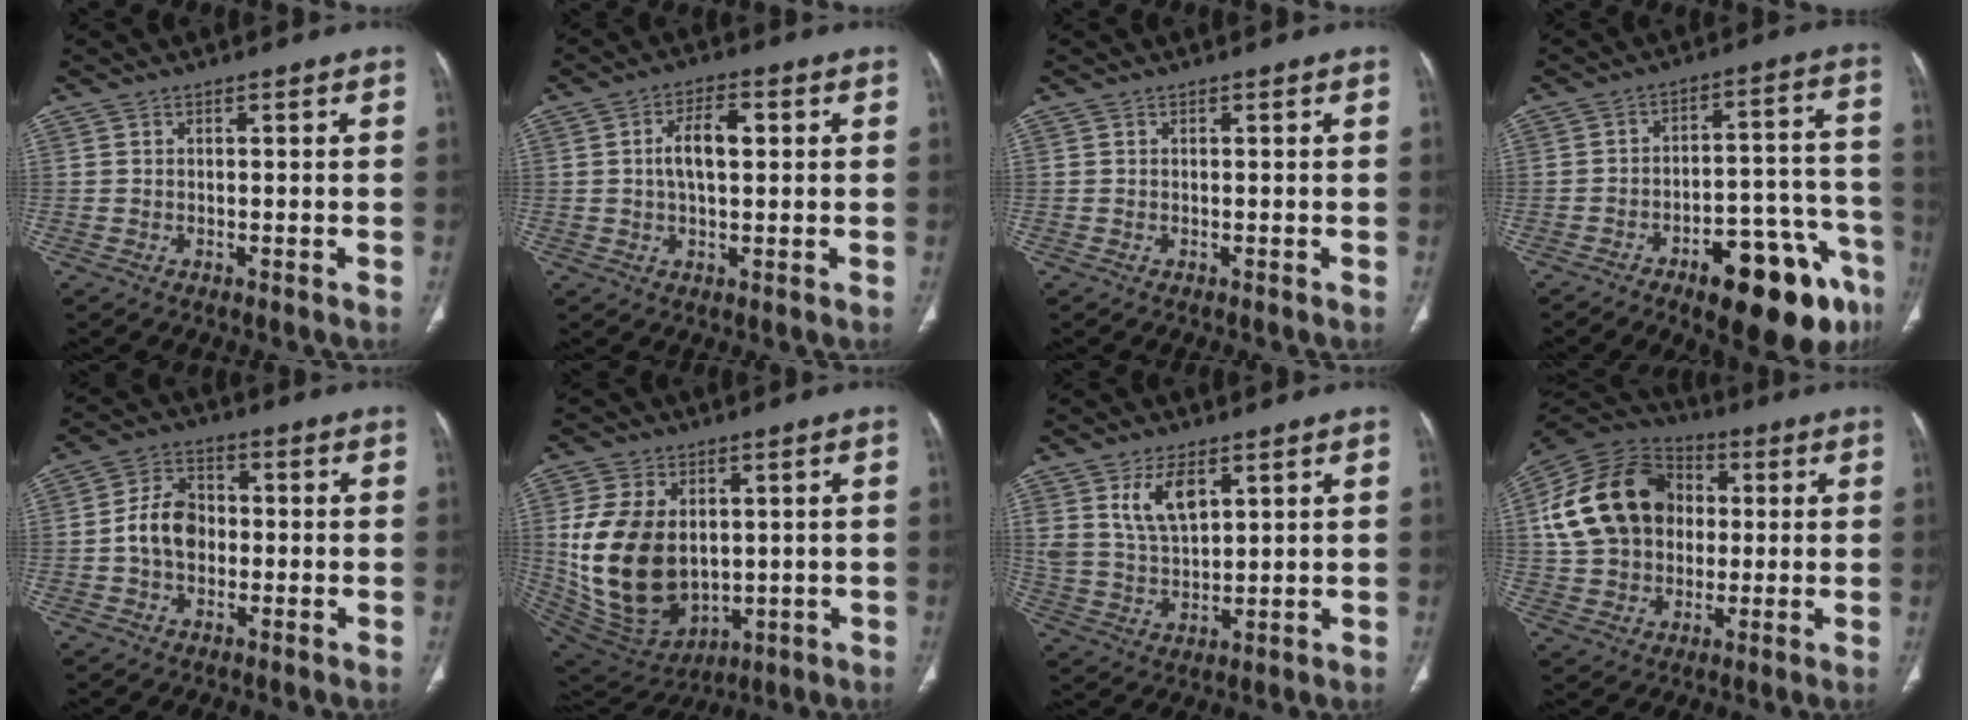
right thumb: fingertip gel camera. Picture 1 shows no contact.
{"total": 6.7, "force": [1.0, 3.3, 5.7], "torque": [-0.102, 0.012, 0.016]}
{"total": 0.0}
{"total": 19.4, "force": [-11.5, 6.5, 14.2], "torque": [-0.119, 0.080, -0.157]}
{"total": 8.1, "force": [-0.8, 6.0, 5.4], "torque": [-0.081, 0.020, -0.023]}
{"total": 19.1, "force": [1.3, 13.3, 13.6], "torque": [-0.246, -0.016, 0.056]}
{"total": 8.5, "force": [4.2, 4.3, 6.0], "torque": [-0.102, -0.022, 0.089]}
{"total": 20.2, "force": [2.7, 15.7, 12.4], "torque": [-0.223, 0.022, 0.045]}